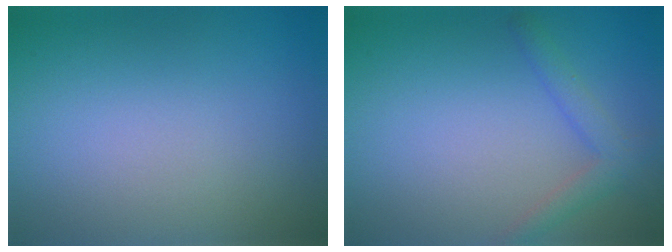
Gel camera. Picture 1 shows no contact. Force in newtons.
{"total": 2.3, "press": 2.3, "slide": 0.3}